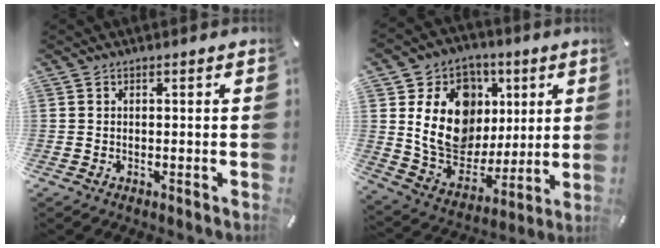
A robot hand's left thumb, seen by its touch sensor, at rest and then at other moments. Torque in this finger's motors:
{"motor_torque": [1.54, 1.36, 1.90, -0.86, 0.21]}